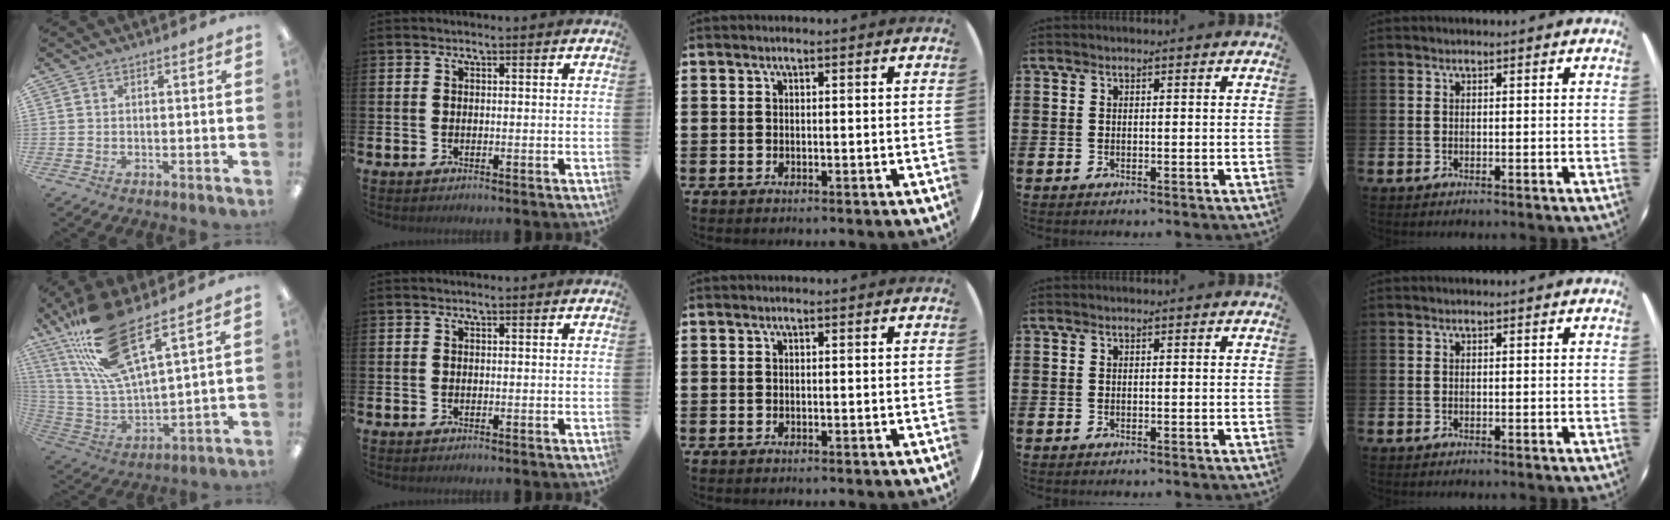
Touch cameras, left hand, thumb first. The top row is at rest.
{"thumb": {"total": 20.4, "force": [14.4, 5.4, 13.5], "torque": [-0.266, -0.077, 0.248]}}